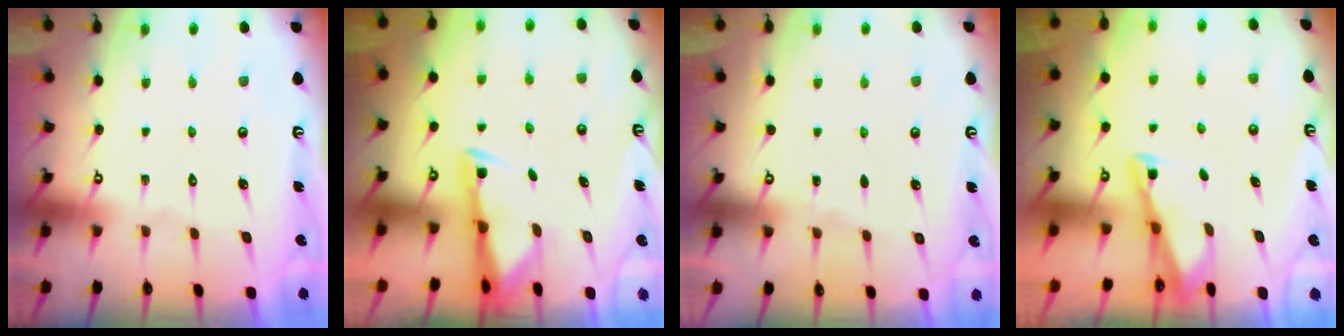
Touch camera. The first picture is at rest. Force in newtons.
{"total": 3.1, "press": 3.0, "slide": 0.5}
{"total": 2.1, "press": 2.1, "slide": 0.3}
{"total": 2.8, "press": 2.8, "slide": 0.4}